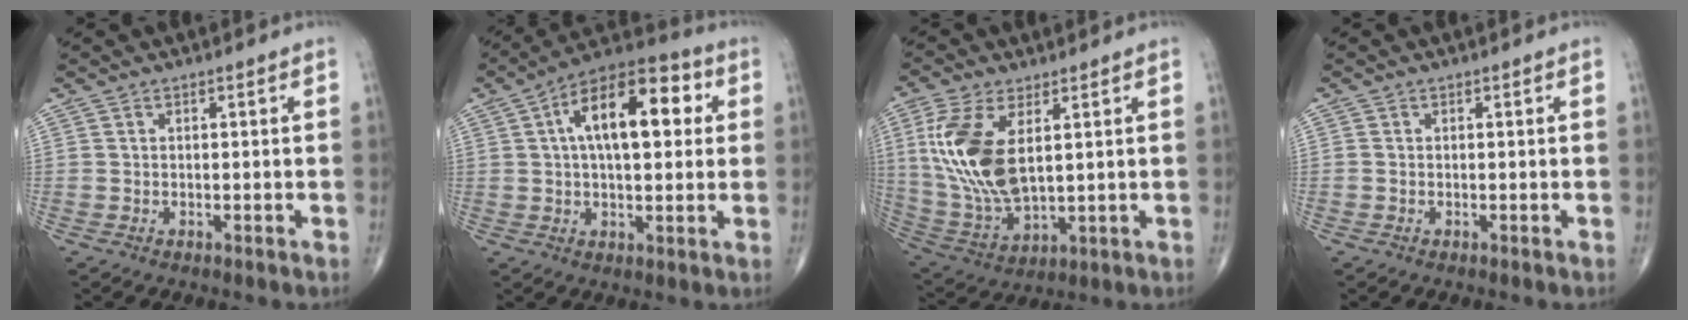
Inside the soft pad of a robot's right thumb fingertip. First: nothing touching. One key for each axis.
{"total": 16.8, "fx": 3.8, "fy": 8.1, "fz": 14.2, "tx": -0.204, "ty": 0.026, "tz": 0.049}
{"total": 15.6, "fx": 3.6, "fy": 7.7, "fz": 13.1, "tx": -0.281, "ty": -0.016, "tz": 0.082}
{"total": 0.0}